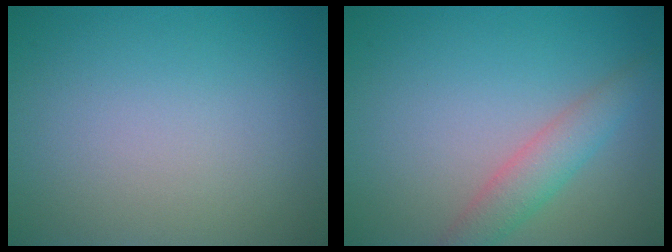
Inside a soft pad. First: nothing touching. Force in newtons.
{"total": 2.9, "press": 2.9, "slide": 0.1}